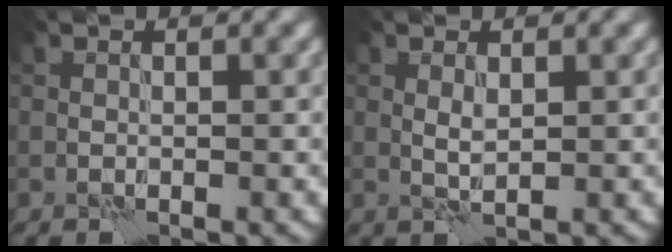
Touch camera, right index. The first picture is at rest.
{"total": 1.1, "force": [0.5, 0.3, 1.0], "torque": [-0.023, 0.002, 0.011]}